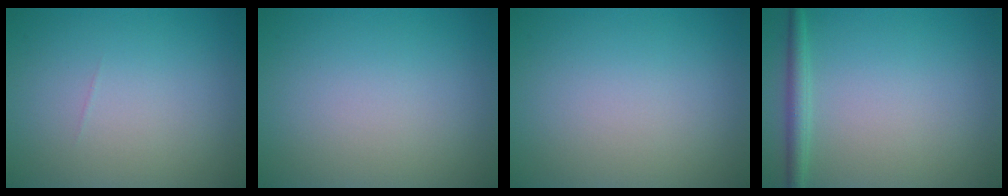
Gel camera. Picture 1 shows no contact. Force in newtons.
{"total": 0.0}
{"total": 0.0}
{"total": 1.8, "press": 1.8, "slide": 0.1}